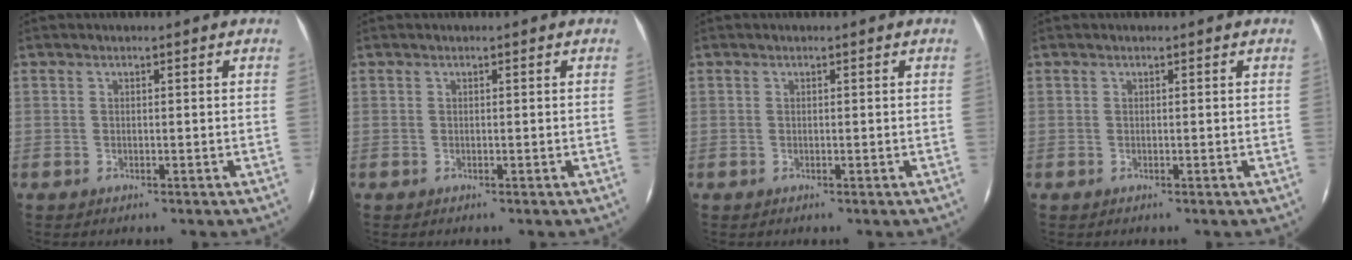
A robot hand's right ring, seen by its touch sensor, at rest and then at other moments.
{"total": 0.0}
{"total": 0.0}
{"total": 0.0}